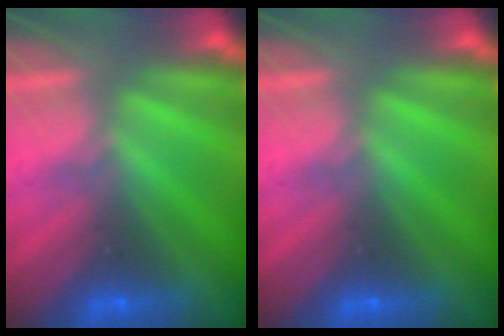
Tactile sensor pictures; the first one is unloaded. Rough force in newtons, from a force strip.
{"total": 0.0}